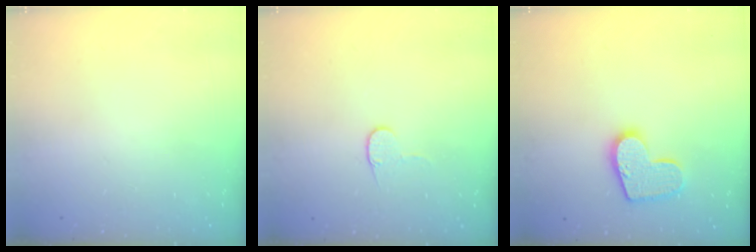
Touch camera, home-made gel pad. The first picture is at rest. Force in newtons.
{"total": 4.3, "press": 4.3, "slide": 0.4}
{"total": 12.9, "press": 12.9, "slide": 0.8}